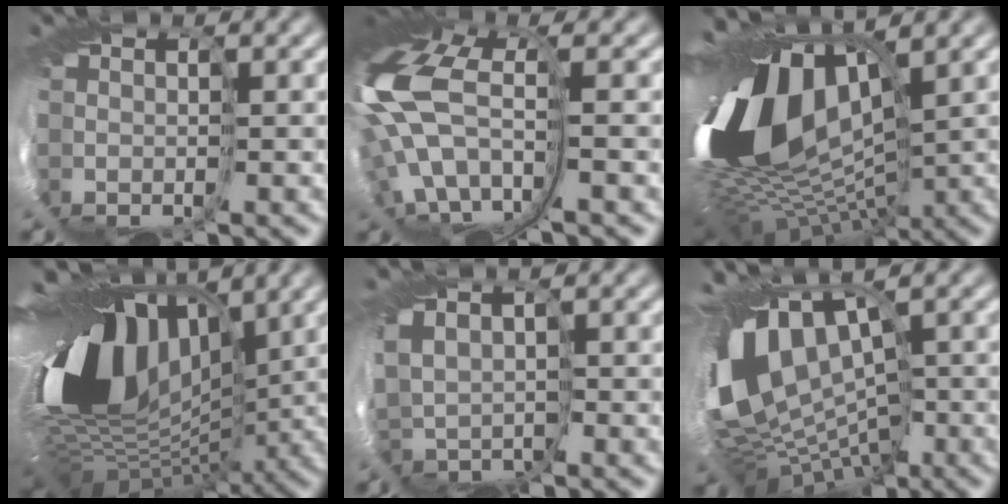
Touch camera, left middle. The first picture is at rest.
{"total": 12.1, "force": [0.7, 6.3, 10.2], "torque": [-0.263, -0.016, 0.033]}
{"total": 16.8, "force": [3.1, 9.4, 13.6], "torque": [-0.244, -0.016, 0.047]}
{"total": 16.0, "force": [2.9, 10.1, 12.1], "torque": [-0.239, -0.018, 0.050]}
{"total": 1.4, "force": [1.2, 0.6, 0.3], "torque": [-0.033, 0.002, 0.007]}
{"total": 10.3, "force": [0.7, 7.2, 7.3], "torque": [-0.189, -0.011, 0.024]}